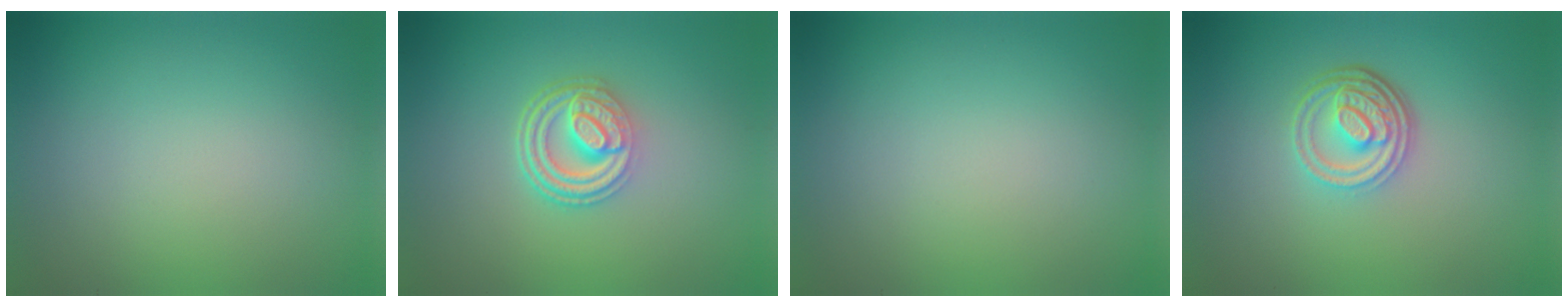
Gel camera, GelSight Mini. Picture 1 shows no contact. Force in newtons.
{"total": 4.8, "press": 3.6, "slide": 3.2}
{"total": 0.0}
{"total": 4.7, "press": 3.4, "slide": 3.2}